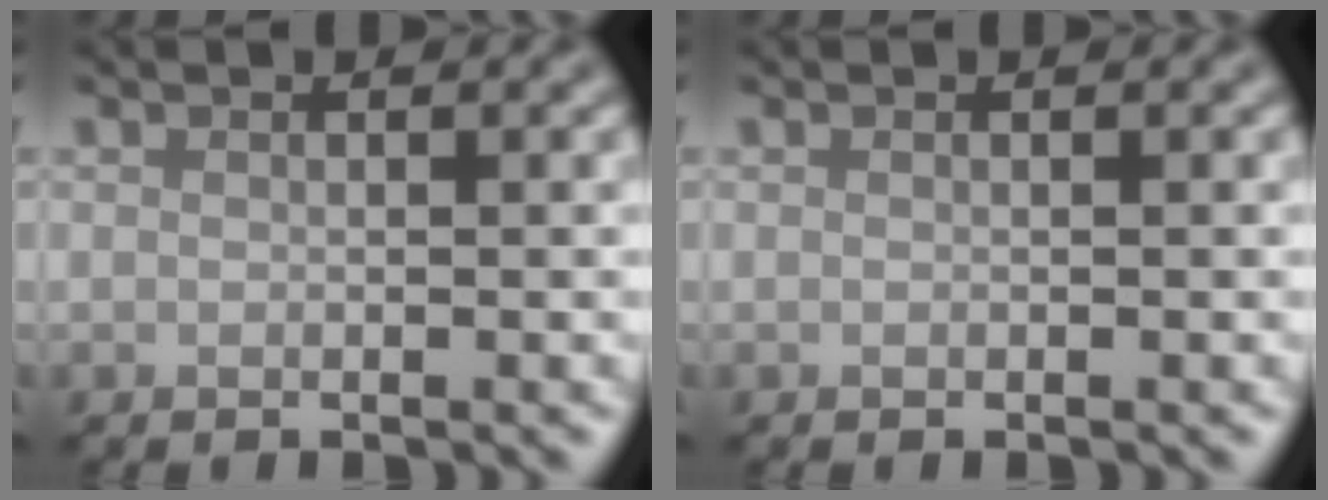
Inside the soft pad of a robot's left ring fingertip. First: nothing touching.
{"total": 0.0}